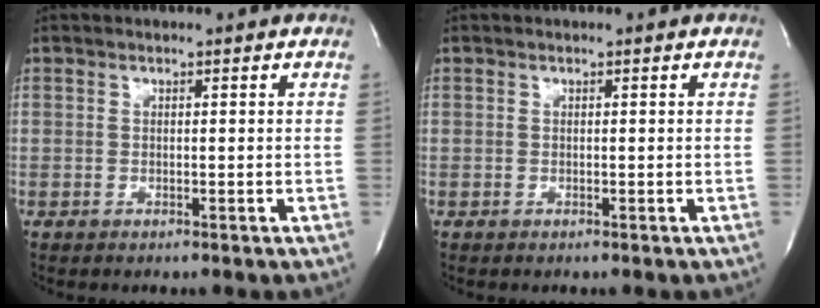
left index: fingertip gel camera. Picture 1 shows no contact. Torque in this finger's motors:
{"motor_torque": [-0.01, 0.01, 0.00, 0.00]}